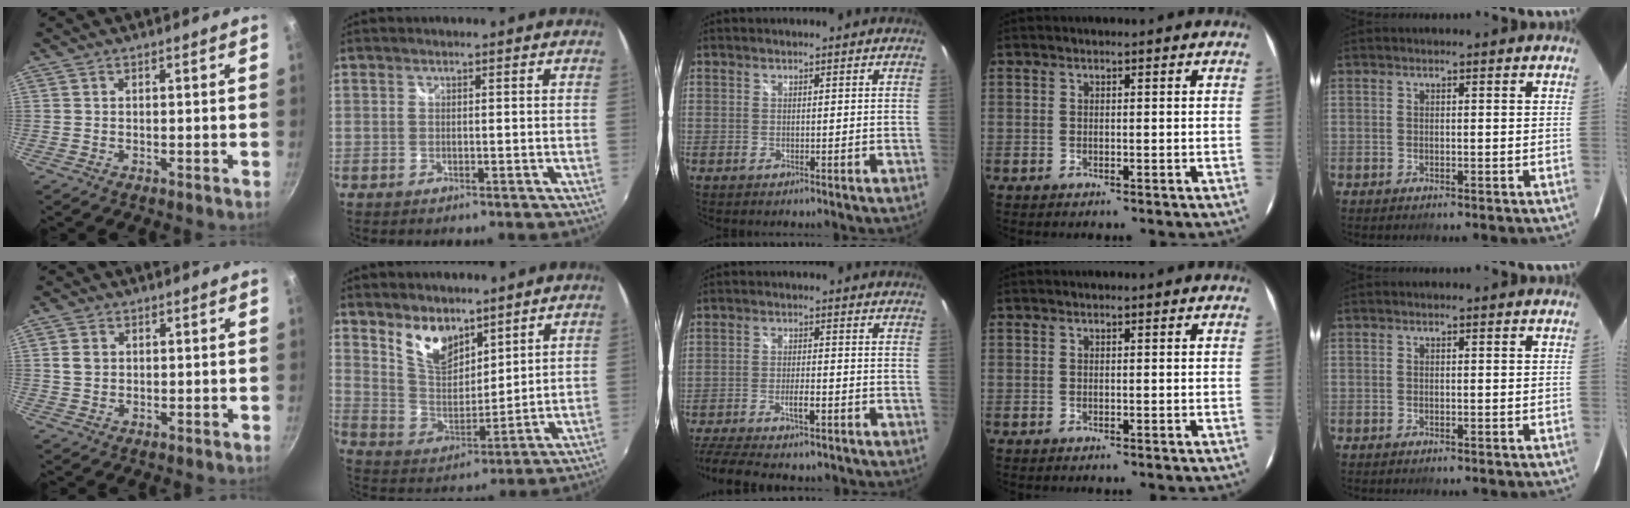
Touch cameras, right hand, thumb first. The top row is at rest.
{"thumb": {"total": 3.0, "force": [0.6, 2.4, 1.7], "torque": [-0.025, 0.002, 0.009]}, "index": {"total": 9.9, "force": [6.9, 5.0, 4.9], "torque": [-0.089, 0.001, 0.138]}, "middle": {"total": 9.9, "force": [-7.9, 2.2, 5.5], "torque": [-0.126, -0.016, -0.132]}}